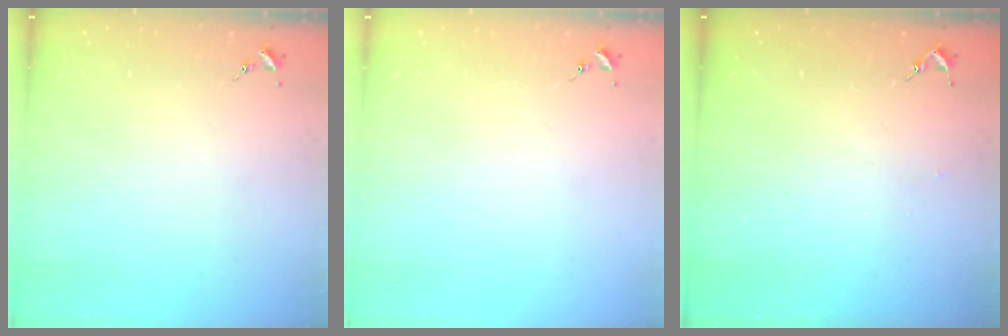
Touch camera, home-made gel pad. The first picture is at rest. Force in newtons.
{"total": 0.0}
{"total": 2.6, "press": 2.5, "slide": 0.3}